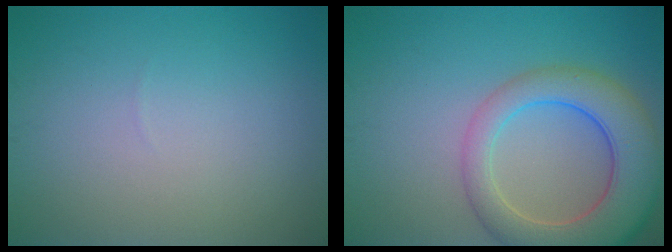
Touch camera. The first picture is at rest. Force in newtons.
{"total": 8.1, "press": 8.0, "slide": 0.8}